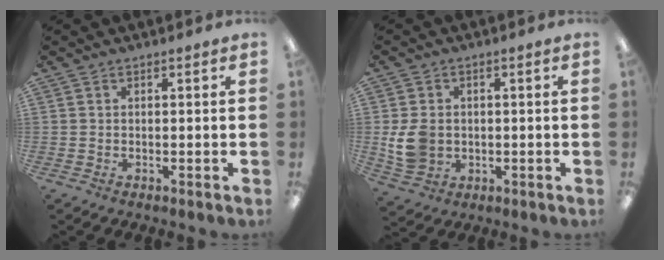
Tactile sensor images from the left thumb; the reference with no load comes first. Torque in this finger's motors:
{"motor_torque": [0.88, 0.90, 0.44, -0.42, 0.23]}